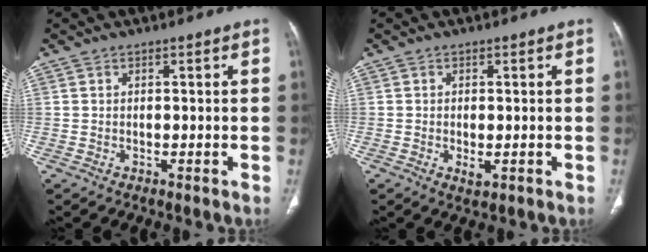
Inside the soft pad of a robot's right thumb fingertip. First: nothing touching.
{"total": 2.1, "force": [-0.5, 1.1, 1.8], "torque": [-0.033, -0.005, -0.006]}